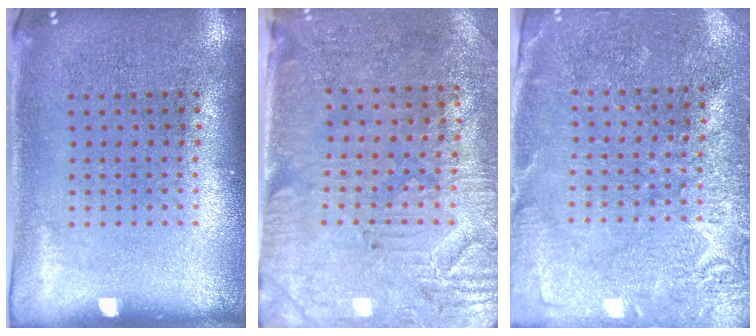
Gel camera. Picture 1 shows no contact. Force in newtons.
{"total": 3.1, "press": 2.7, "slide": 1.4}
{"total": 2.8, "press": 2.8, "slide": 0.1}